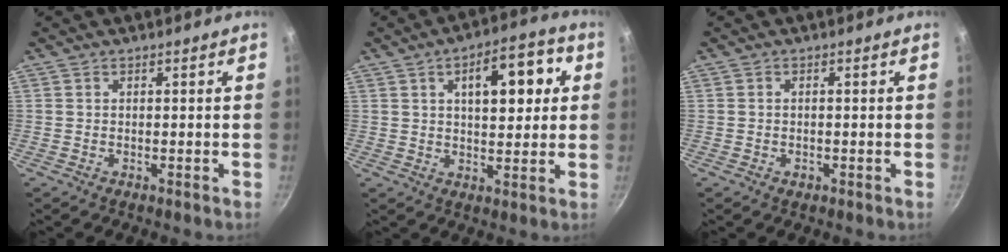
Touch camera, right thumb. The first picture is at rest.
{"total": 12.9, "force": [3.4, 6.2, 10.7], "torque": [-0.119, 0.009, 0.045]}
{"total": 1.1, "force": [-0.5, 0.8, 0.6], "torque": [-0.009, 0.001, -0.008]}